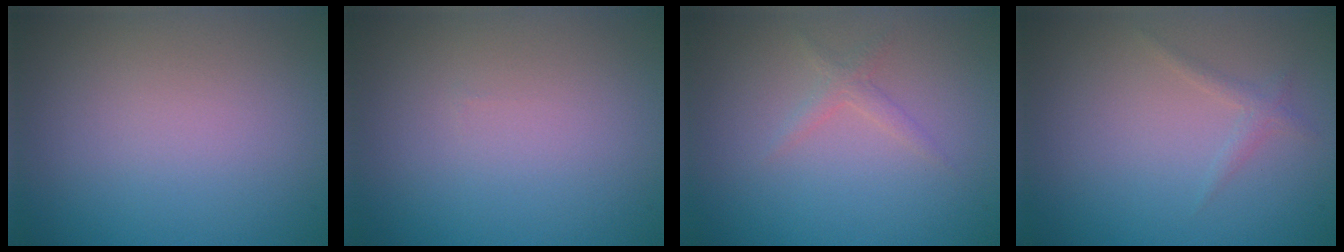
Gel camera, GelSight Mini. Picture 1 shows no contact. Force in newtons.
{"total": 0.0}
{"total": 1.1, "press": 1.1, "slide": 0.0}
{"total": 1.0, "press": 1.0, "slide": 0.0}